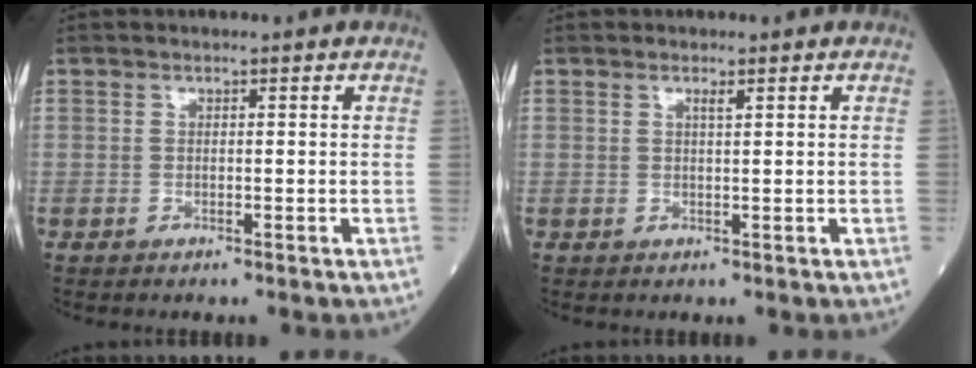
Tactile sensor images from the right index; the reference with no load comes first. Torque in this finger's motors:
{"motor_torque": [-0.01, 0.01, -0.02, 0.00]}